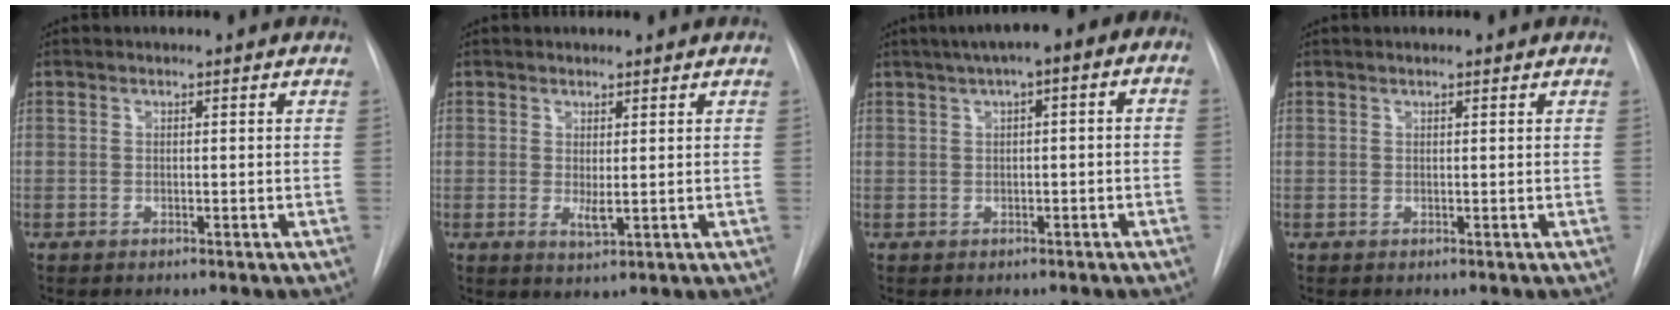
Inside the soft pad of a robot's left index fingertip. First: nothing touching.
{"total": 2.0, "force": [0.3, 0.6, 1.9], "torque": [-0.035, -0.008, 0.012]}
{"total": 7.6, "force": [2.5, 2.2, 6.8], "torque": [-0.097, 0.041, 0.026]}
{"total": 1.0, "force": [0.9, 0.2, 0.6], "torque": [-0.012, 0.011, 0.013]}